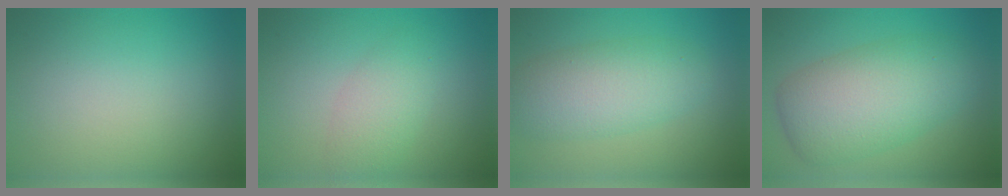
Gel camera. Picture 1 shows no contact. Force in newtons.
{"total": 2.8, "press": 2.8, "slide": 0.1}
{"total": 5.2, "press": 5.2, "slide": 0.1}
{"total": 7.6, "press": 7.6, "slide": 0.2}